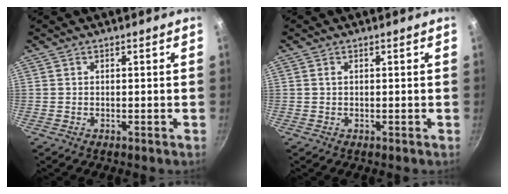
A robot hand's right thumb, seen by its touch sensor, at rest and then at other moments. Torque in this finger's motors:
{"motor_torque": [-0.41, 0.30, -0.27, -0.09, 0.04]}